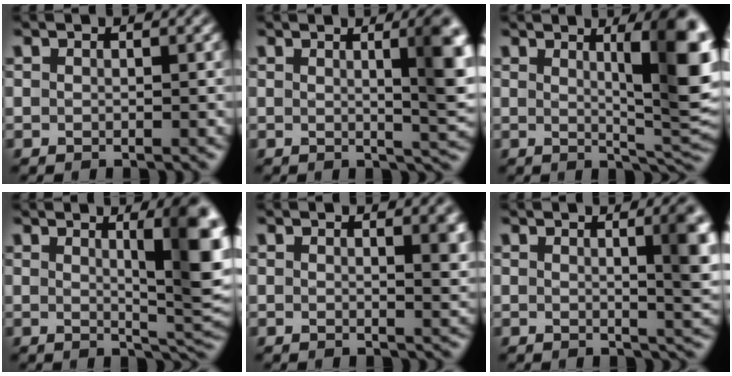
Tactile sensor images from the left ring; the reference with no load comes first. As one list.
[{"total": 7.4, "force": [1.4, 2.1, 7.0], "torque": [-0.056, 0.006, 0.018]}, {"total": 10.2, "force": [2.5, 2.4, 9.6], "torque": [-0.106, 0.003, 0.038]}, {"total": 9.3, "force": [2.2, 2.2, 8.7], "torque": [-0.096, 0.003, 0.035]}, {"total": 3.0, "force": [1.2, 1.1, 2.5], "torque": [-0.019, 0.001, 0.015]}, {"total": 5.9, "force": [1.1, 1.9, 5.5], "torque": [-0.038, 0.007, 0.013]}]